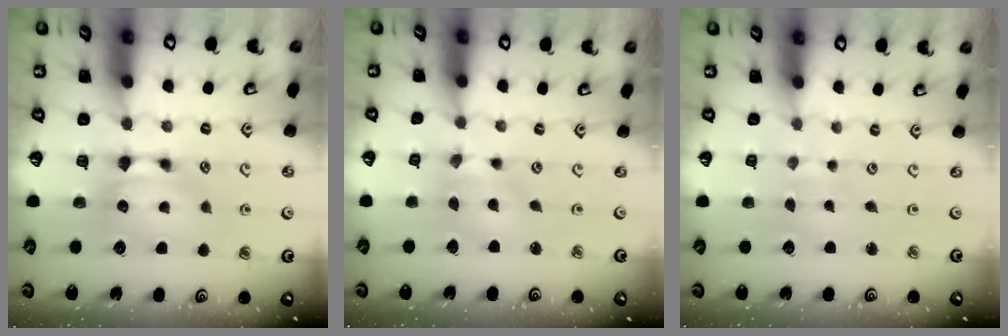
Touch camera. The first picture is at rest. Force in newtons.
{"total": 1.5, "press": 1.1, "slide": 1.0}
{"total": 5.6, "press": 5.6, "slide": 0.2}